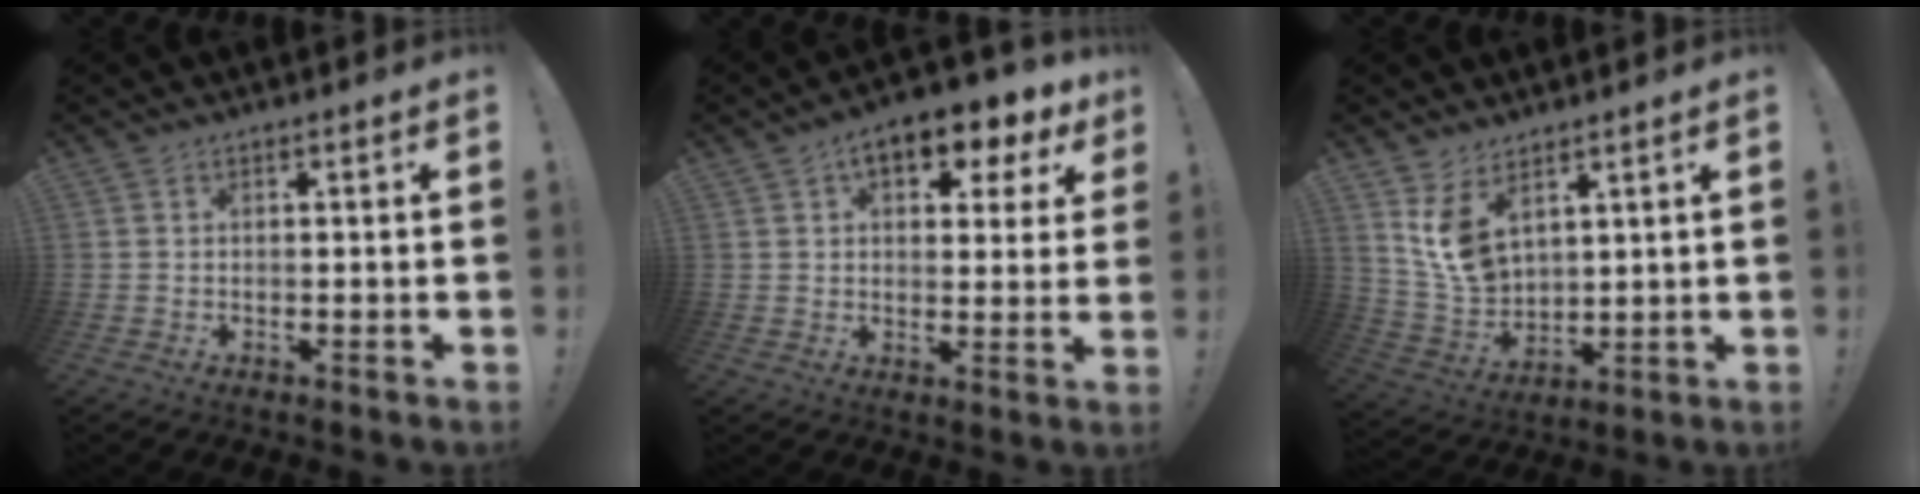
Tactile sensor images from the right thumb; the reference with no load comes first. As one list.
[{"total": 9.8, "force": [5.2, 4.8, 6.8], "torque": [-0.094, -0.027, 0.088]}, {"total": 9.7, "force": [5.9, 5.8, 5.0], "torque": [-0.098, -0.044, 0.115]}]